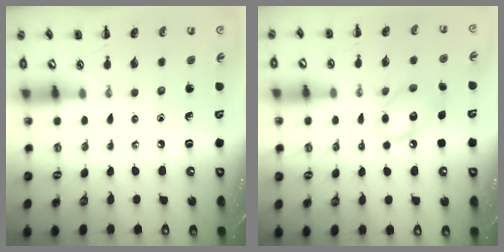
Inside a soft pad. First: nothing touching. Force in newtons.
{"total": 11.7, "press": 11.7, "slide": 1.0}